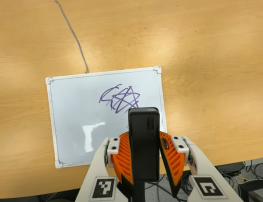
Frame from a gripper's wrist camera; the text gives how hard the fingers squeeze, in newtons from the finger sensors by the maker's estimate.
{"total": 7.3, "left": 6.0, "right": 8.7}